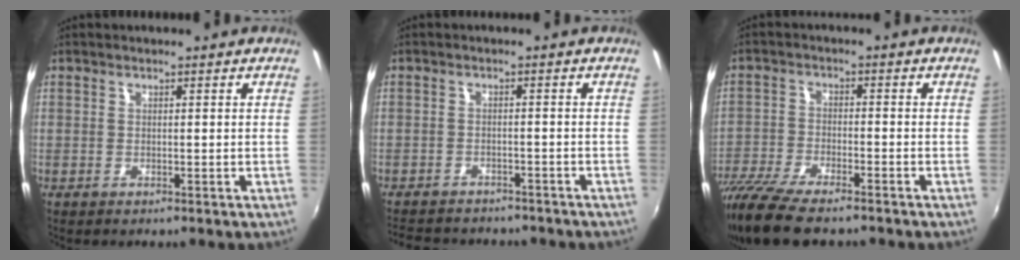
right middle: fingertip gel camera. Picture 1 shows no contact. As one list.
[{"total": 11.6, "force": [-9.8, 4.5, 4.3], "torque": [-0.103, -0.015, -0.139]}, {"total": 13.9, "force": [-11.1, 3.6, 7.5], "torque": [-0.178, -0.047, -0.204]}]